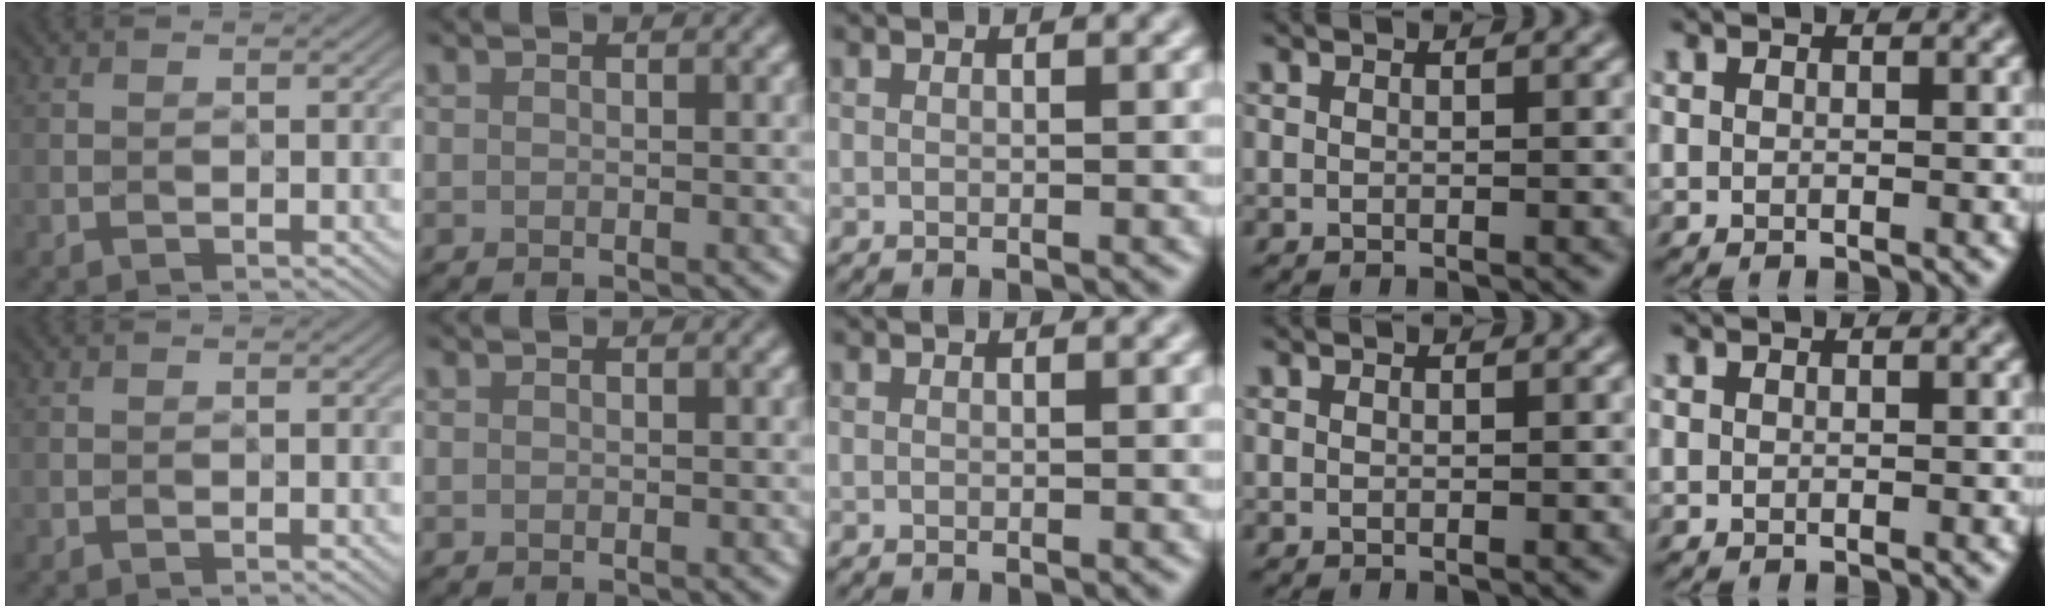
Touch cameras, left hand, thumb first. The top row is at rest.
{}